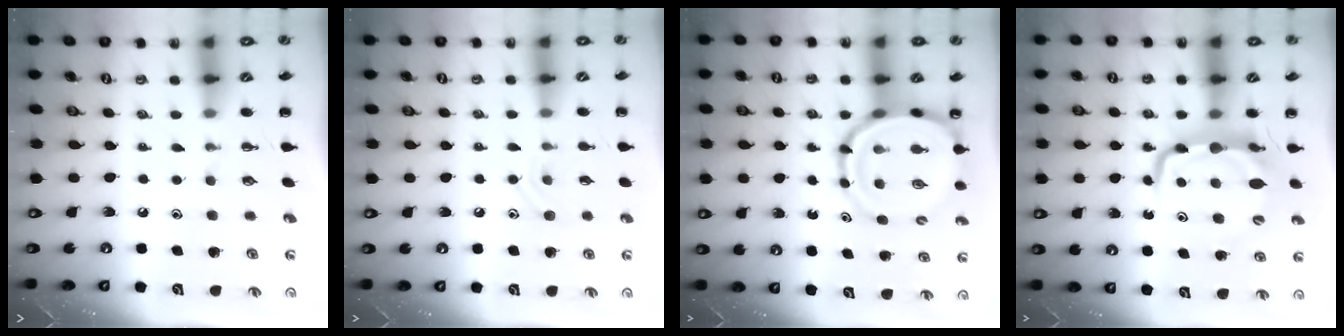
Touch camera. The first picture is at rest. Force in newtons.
{"total": 7.2, "press": 7.1, "slide": 1.5}
{"total": 11.8, "press": 11.4, "slide": 3.0}
{"total": 7.8, "press": 7.7, "slide": 1.3}